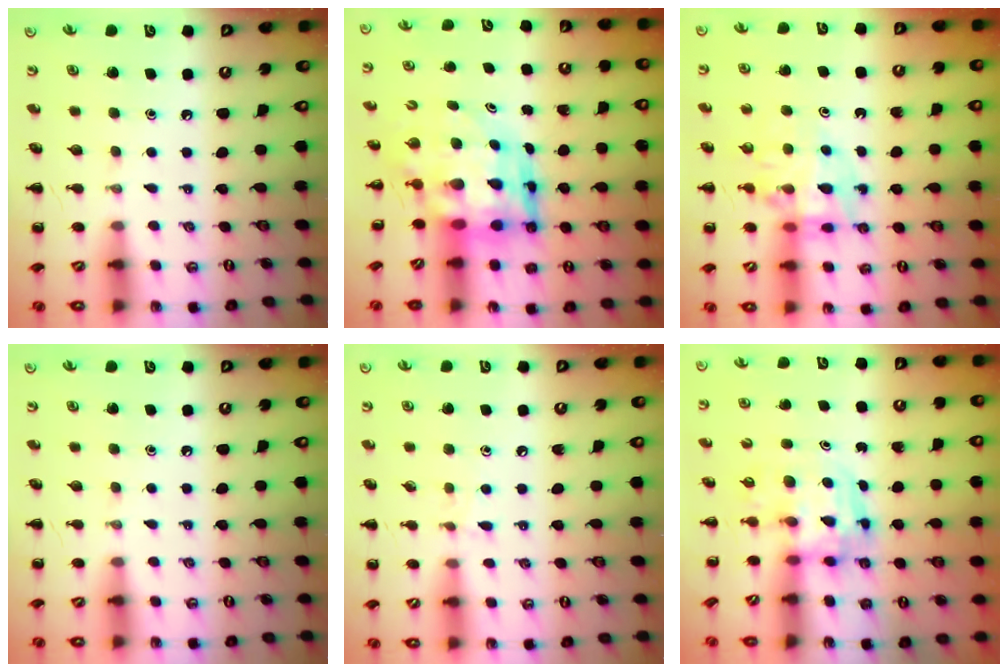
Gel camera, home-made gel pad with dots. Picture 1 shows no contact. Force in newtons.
{"total": 7.9, "press": 7.5, "slide": 2.5}
{"total": 10.5, "press": 10.1, "slide": 2.8}
{"total": 0.0}
{"total": 5.7, "press": 5.3, "slide": 2.2}
{"total": 3.5, "press": 3.4, "slide": 0.6}